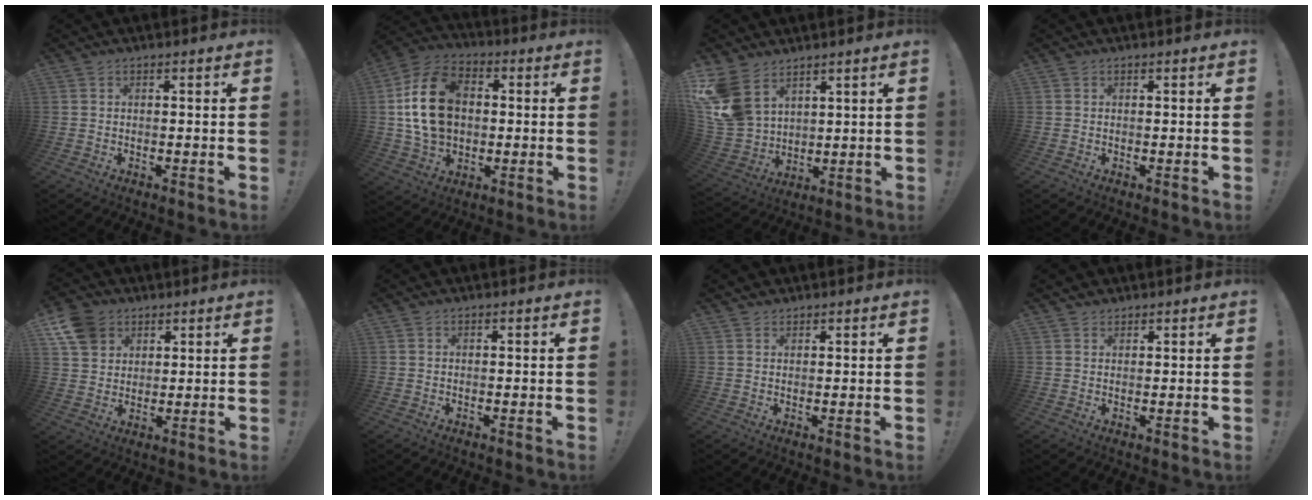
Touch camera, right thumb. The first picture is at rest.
{"total": 19.6, "force": [1.9, 14.8, 12.8], "torque": [-0.214, 0.015, 0.043]}
{"total": 13.6, "force": [7.7, 9.0, 6.8], "torque": [-0.147, -0.047, 0.154]}
{"total": 0.0}
{"total": 9.8, "force": [5.3, 7.5, 3.5], "torque": [-0.070, -0.024, 0.107]}
{"total": 0.0}
{"total": 1.5, "force": [1.2, 0.9, 0.1], "torque": [0.002, -0.005, 0.022]}
{"total": 1.8, "force": [1.3, 1.2, 0.1], "torque": [0.002, -0.005, 0.025]}